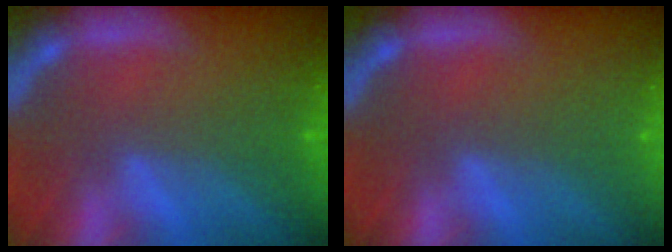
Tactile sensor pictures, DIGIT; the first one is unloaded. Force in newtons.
{"total": 0.0}